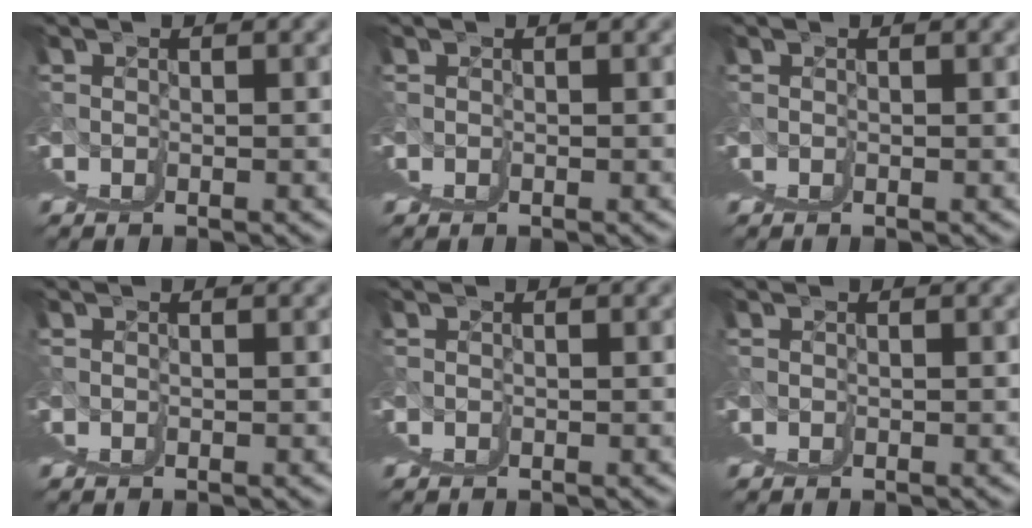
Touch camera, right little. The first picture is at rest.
{"total": 0.0}
{"total": 0.0}
{"total": 0.0}
{"total": 0.0}
{"total": 0.0}